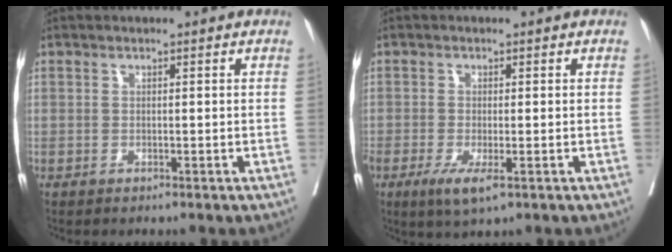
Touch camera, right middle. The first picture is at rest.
{"total": 4.4, "force": [-2.1, 1.0, 3.7], "torque": [-0.062, -0.011, -0.032]}